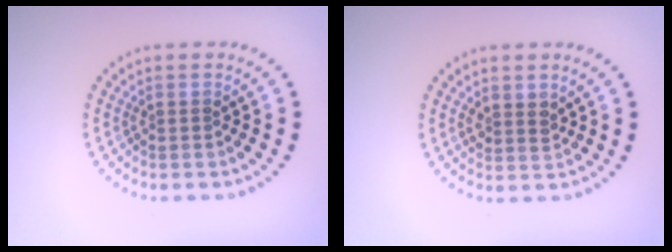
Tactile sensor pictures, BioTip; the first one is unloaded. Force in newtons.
{"total": 1.4, "press": 1.2, "slide": 0.7}